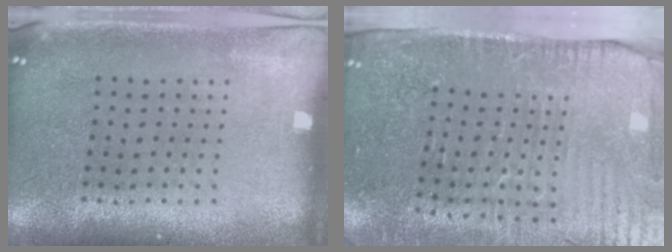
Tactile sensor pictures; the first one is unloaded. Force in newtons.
{"total": 4.3, "press": 3.7, "slide": 2.1}